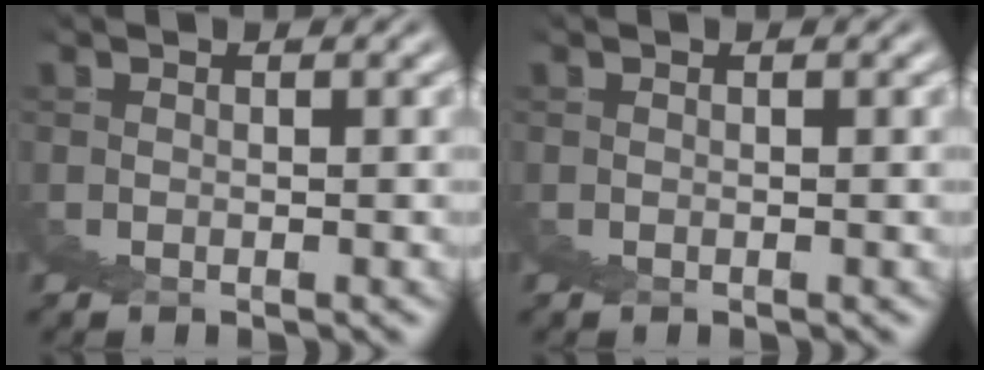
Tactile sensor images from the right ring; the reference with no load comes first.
{"total": 0.0}